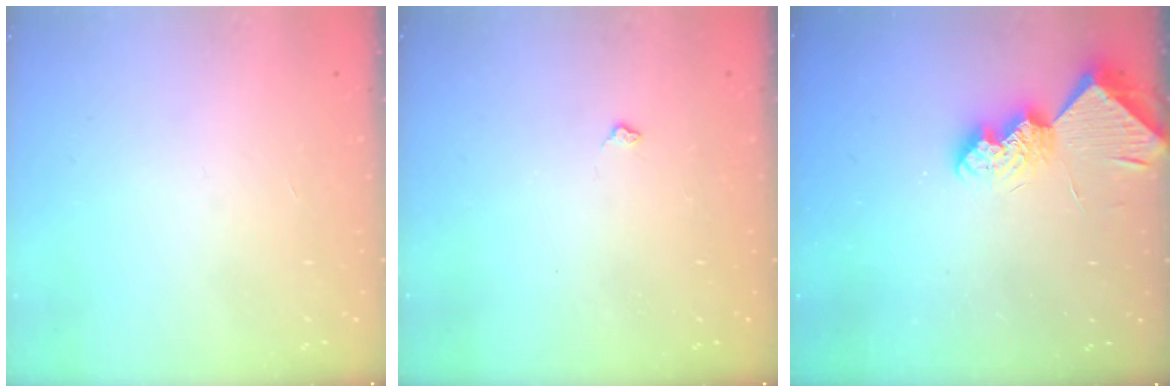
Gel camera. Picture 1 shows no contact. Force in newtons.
{"total": 2.4, "press": 2.4, "slide": 0.5}
{"total": 9.1, "press": 9.0, "slide": 0.9}